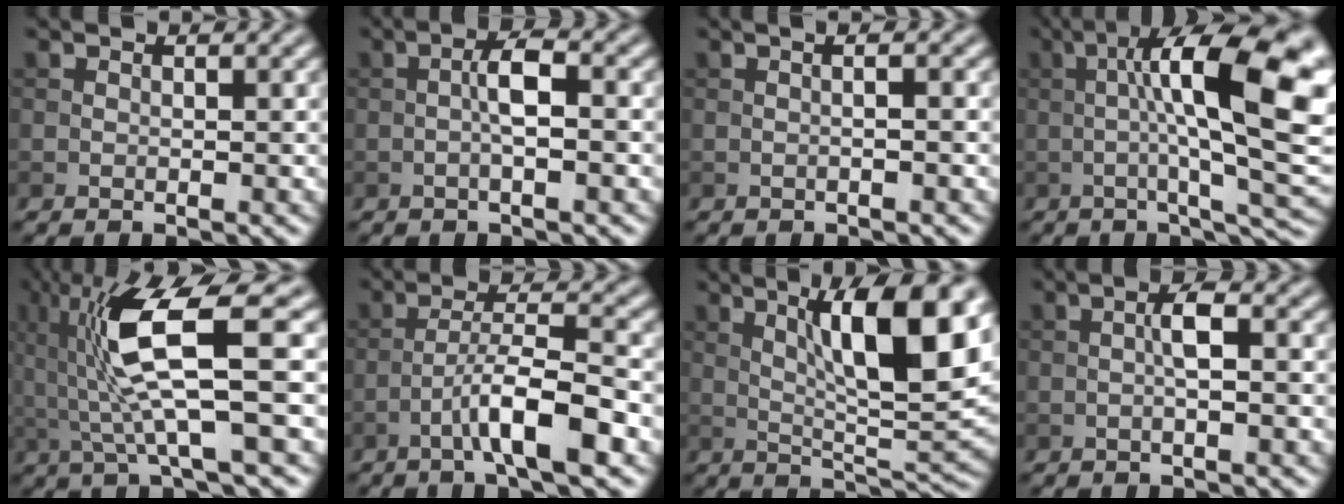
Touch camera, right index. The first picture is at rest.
{"total": 3.0, "force": [-0.5, 0.6, 2.9], "torque": [-0.053, 0.009, -0.012]}
{"total": 2.7, "force": [0.6, 1.2, 2.3], "torque": [-0.002, 0.009, -0.017]}
{"total": 16.4, "force": [1.8, 4.0, 15.8], "torque": [-0.209, 0.020, 0.034]}
{"total": 9.0, "force": [1.2, 1.7, 8.7], "torque": [-0.167, 0.002, 0.027]}
{"total": 6.1, "force": [-2.9, 0.8, 5.3], "torque": [-0.087, 0.017, -0.054]}
{"total": 10.7, "force": [3.2, 2.4, 9.9], "torque": [-0.146, -0.001, 0.057]}
{"total": 2.3, "force": [-0.3, 0.4, 2.3], "torque": [-0.043, 0.006, -0.008]}